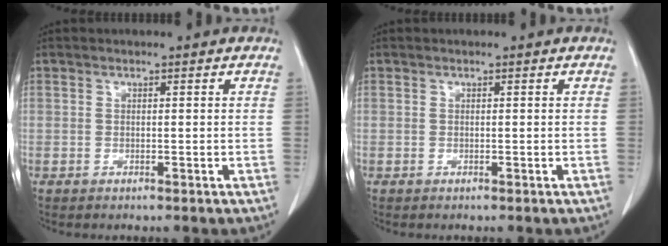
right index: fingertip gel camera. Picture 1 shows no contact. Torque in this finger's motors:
{"motor_torque": [0.00, 0.00, 0.00, 0.00]}